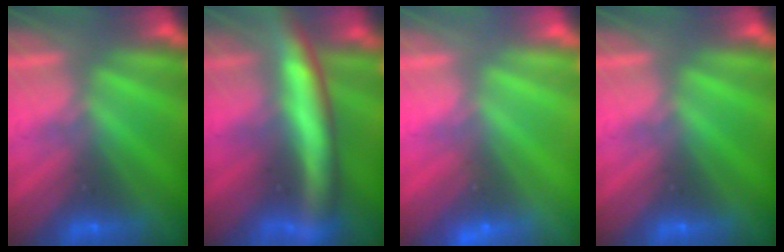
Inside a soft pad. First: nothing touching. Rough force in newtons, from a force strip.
{"total": 8.0}
{"total": 2.4}
{"total": 0.0}